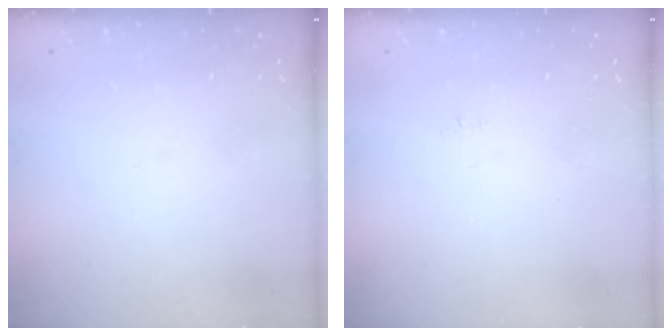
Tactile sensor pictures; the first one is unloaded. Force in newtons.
{"total": 2.5, "press": 2.5, "slide": 0.3}